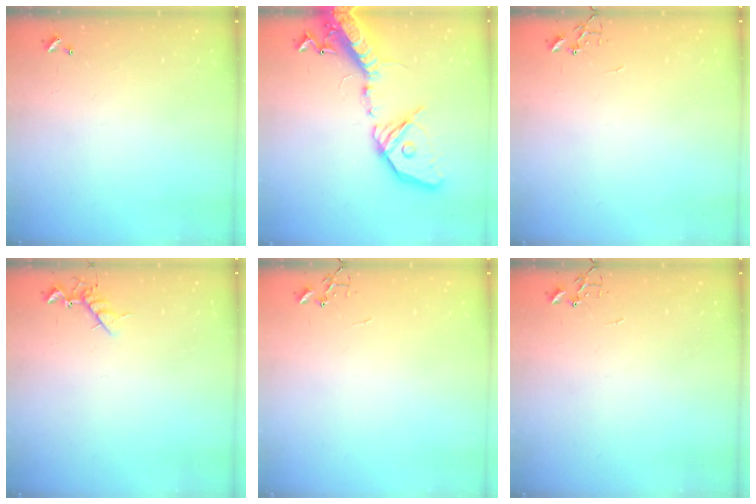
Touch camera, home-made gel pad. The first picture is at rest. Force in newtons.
{"total": 25.2, "press": 24.7, "slide": 4.9}
{"total": 0.0}
{"total": 7.0, "press": 6.9, "slide": 1.1}
{"total": 0.0}
{"total": 0.0}